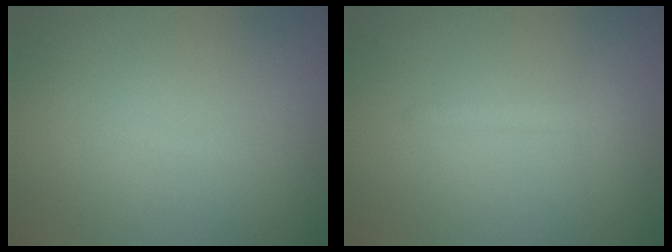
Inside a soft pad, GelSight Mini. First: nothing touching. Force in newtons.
{"total": 1.2, "press": 1.2, "slide": 0.1}